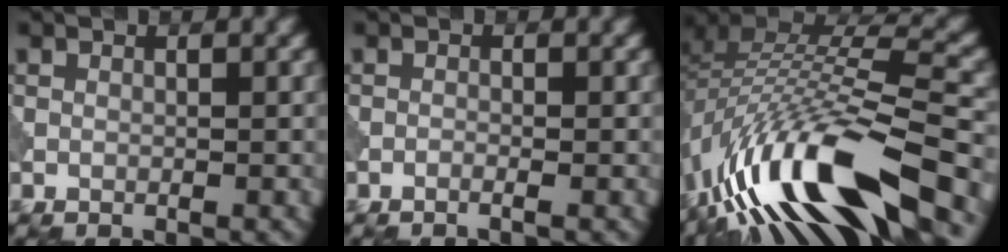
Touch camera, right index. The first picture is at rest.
{"total": 0.5, "force": [-0.4, 0.0, 0.4], "torque": [-0.007, 0.001, -0.009]}
{"total": 15.0, "force": [-8.6, 5.0, 11.3], "torque": [-0.219, 0.023, -0.152]}